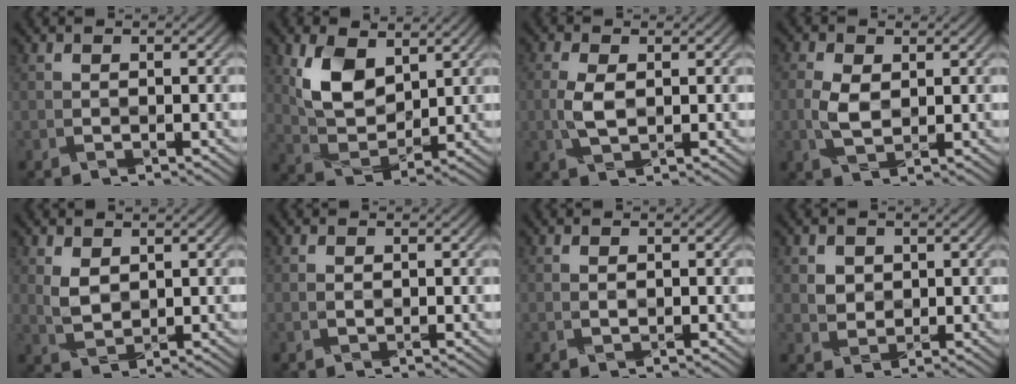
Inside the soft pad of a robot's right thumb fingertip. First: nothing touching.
{"total": 7.3, "force": [3.7, 4.2, 4.6], "torque": [-0.102, -0.012, 0.075]}
{"total": 2.6, "force": [-0.1, 1.2, 2.3], "torque": [-0.063, -0.003, 0.002]}
{"total": 3.0, "force": [0.1, 1.8, 2.4], "torque": [-0.067, -0.004, 0.005]}
{"total": 2.3, "force": [1.4, 1.5, 1.2], "torque": [-0.037, -0.007, 0.038]}
{"total": 0.0}
{"total": 0.0}
{"total": 1.9, "force": [1.1, 1.6, -0.1], "torque": [-0.008, -0.008, 0.025]}